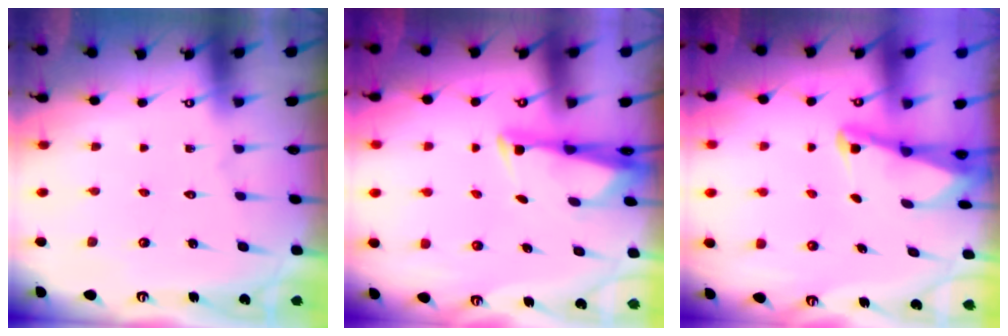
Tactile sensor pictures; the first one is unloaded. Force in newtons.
{"total": 2.7, "press": 2.6, "slide": 0.8}
{"total": 2.1, "press": 2.1, "slide": 0.3}